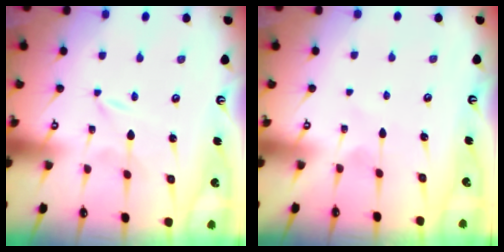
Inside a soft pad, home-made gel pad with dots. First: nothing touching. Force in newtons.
{"total": 2.8, "press": 2.8, "slide": 0.4}